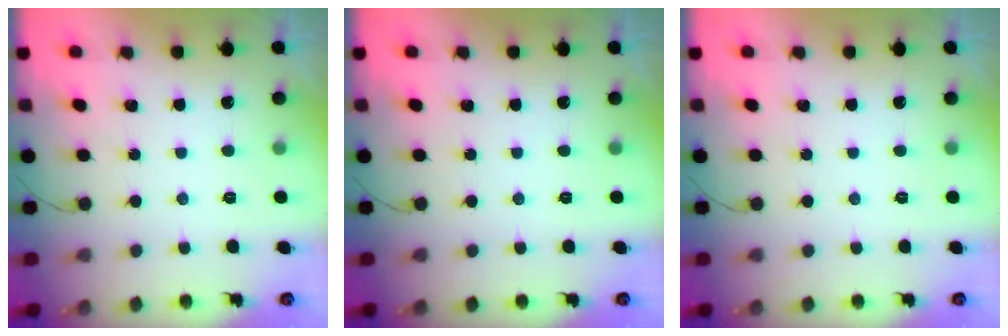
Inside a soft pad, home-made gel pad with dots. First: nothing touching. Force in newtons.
{"total": 0.0}
{"total": 0.0}